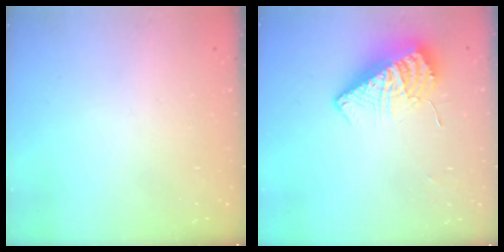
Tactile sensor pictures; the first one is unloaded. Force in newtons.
{"total": 11.9, "press": 11.9, "slide": 1.2}